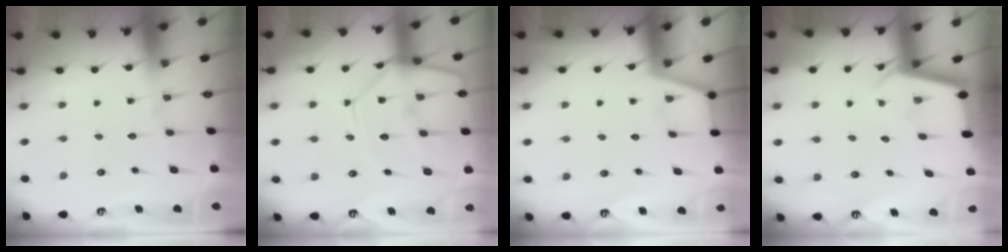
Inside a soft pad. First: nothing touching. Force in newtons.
{"total": 14.4, "press": 14.3, "slide": 1.3}
{"total": 2.1, "press": 2.1, "slide": 0.4}
{"total": 2.2, "press": 2.2, "slide": 0.1}